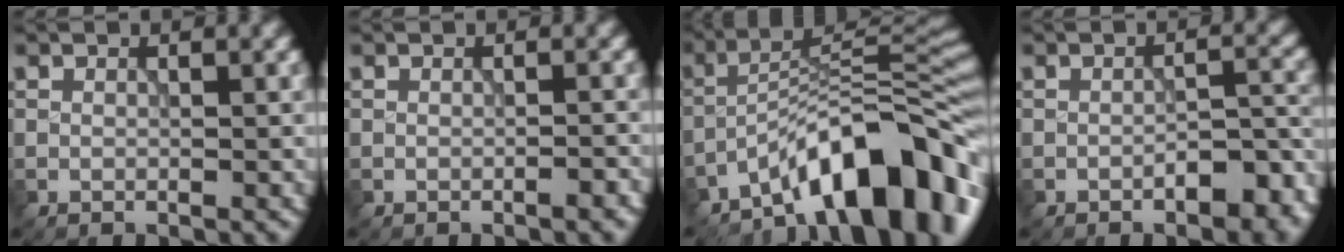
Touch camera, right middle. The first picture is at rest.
{"total": 1.0, "force": [-0.6, 0.2, 0.8], "torque": [-0.008, 0.003, -0.011]}
{"total": 11.2, "force": [-7.3, 3.2, 7.8], "torque": [-0.096, 0.025, -0.133]}
{"total": 4.7, "force": [-2.7, 1.6, 3.5], "torque": [-0.046, 0.009, -0.034]}